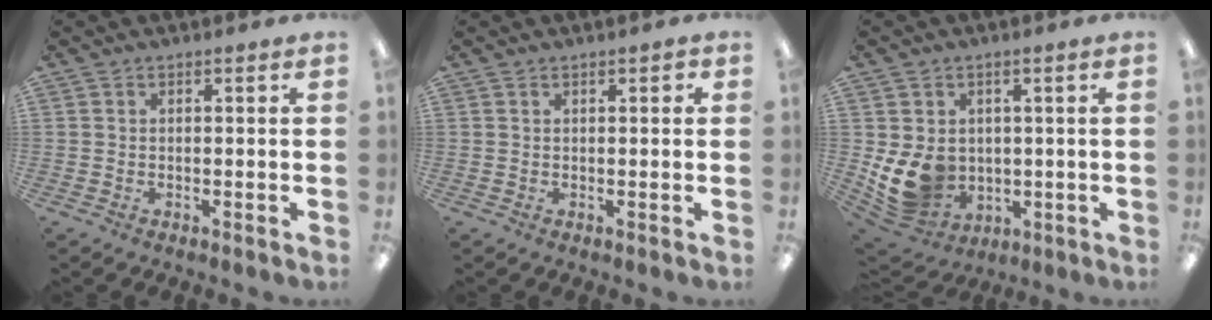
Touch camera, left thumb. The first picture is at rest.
{"total": 0.9, "force": [0.5, 0.5, 0.6], "torque": [-0.011, 0.003, 0.008]}
{"total": 10.8, "force": [-0.1, 9.3, 5.5], "torque": [-0.114, -0.015, 0.008]}